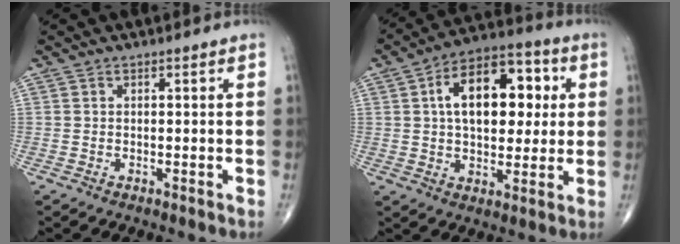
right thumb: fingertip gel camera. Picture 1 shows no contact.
{"total": 17.5, "force": [3.6, 10.2, 13.8], "torque": [-0.178, 0.016, 0.052]}